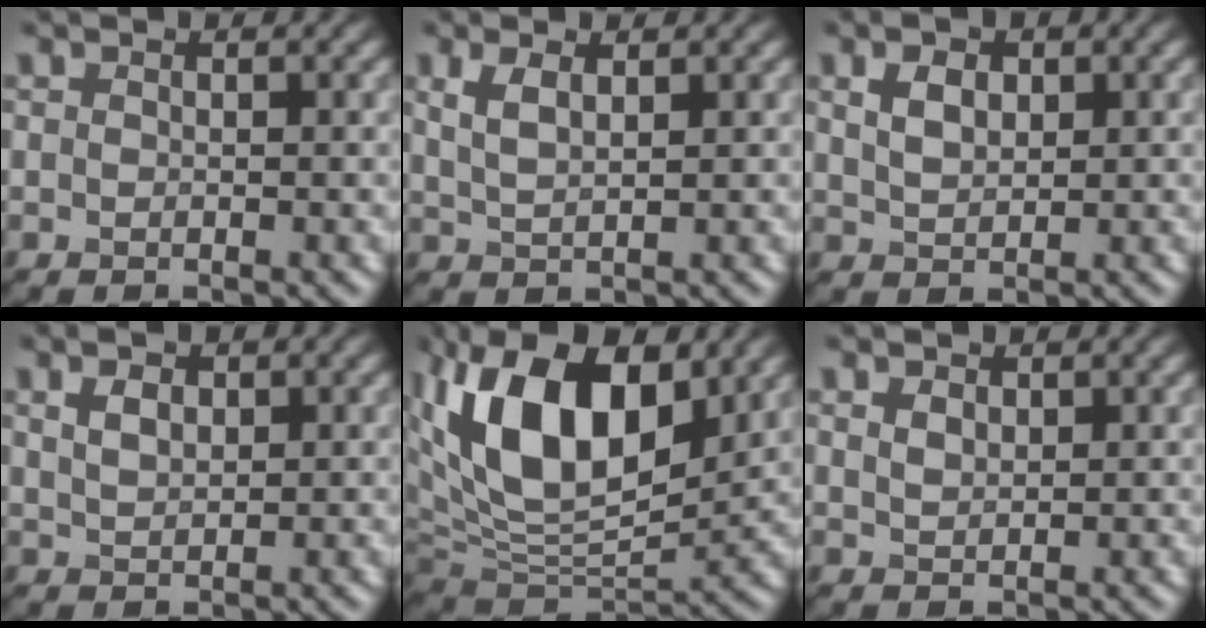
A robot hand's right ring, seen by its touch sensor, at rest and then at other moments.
{"total": 2.3, "force": [1.2, 0.9, 1.8], "torque": [-0.041, 0.000, 0.028]}
{"total": 2.6, "force": [1.0, 1.5, 1.8], "torque": [-0.036, 0.002, 0.021]}
{"total": 2.1, "force": [0.9, 1.2, 1.4], "torque": [-0.028, 0.002, 0.019]}
{"total": 13.3, "force": [4.4, 7.3, 10.2], "torque": [-0.177, 0.007, 0.077]}
{"total": 1.2, "force": [0.7, 0.8, 0.7], "torque": [-0.013, 0.000, 0.015]}